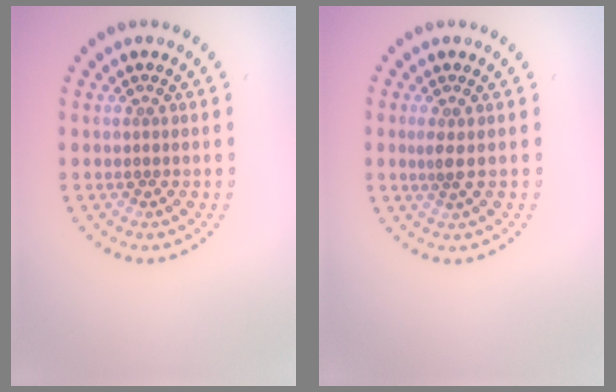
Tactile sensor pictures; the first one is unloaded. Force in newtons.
{"total": 1.4, "press": 1.1, "slide": 0.8}